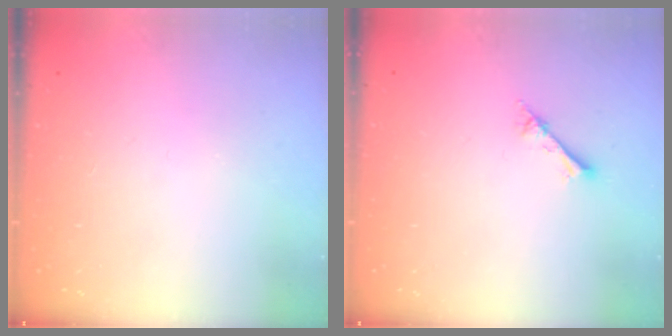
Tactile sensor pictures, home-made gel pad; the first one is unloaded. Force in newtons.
{"total": 2.4, "press": 2.4, "slide": 0.3}